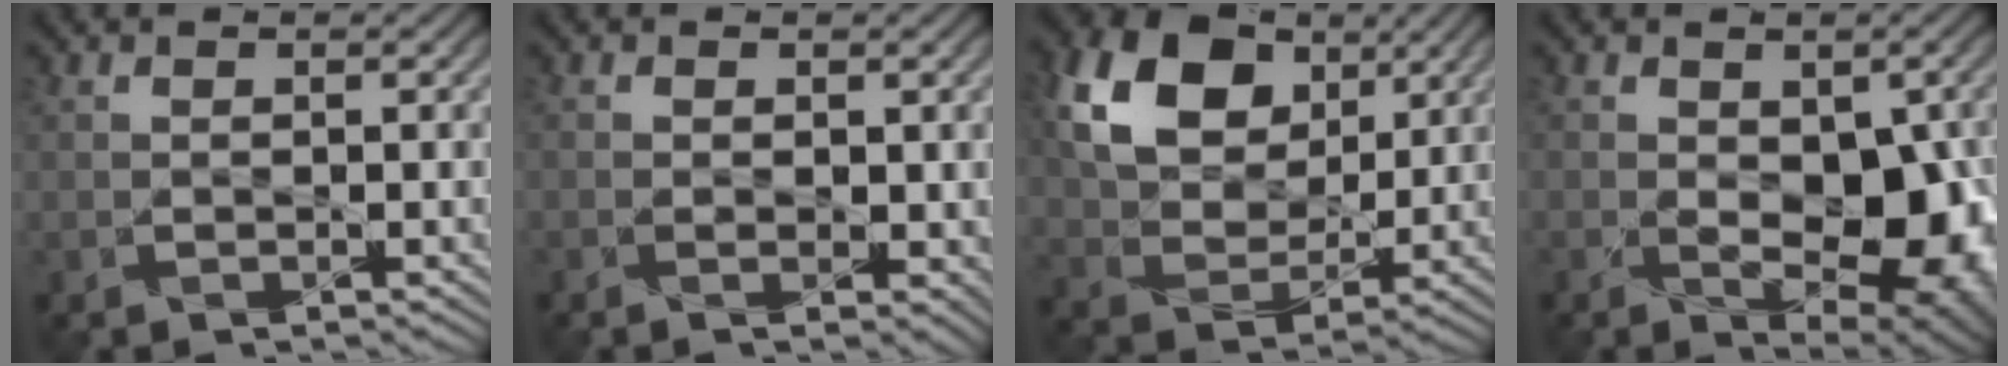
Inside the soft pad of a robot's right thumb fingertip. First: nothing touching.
{"total": 1.0, "force": [0.0, 0.2, 1.0], "torque": [-0.010, 0.000, -0.001]}
{"total": 12.4, "force": [5.3, 8.5, 7.3], "torque": [-0.174, 0.027, 0.093]}
{"total": 9.8, "force": [-1.5, 5.4, 8.1], "torque": [-0.118, -0.025, -0.013]}